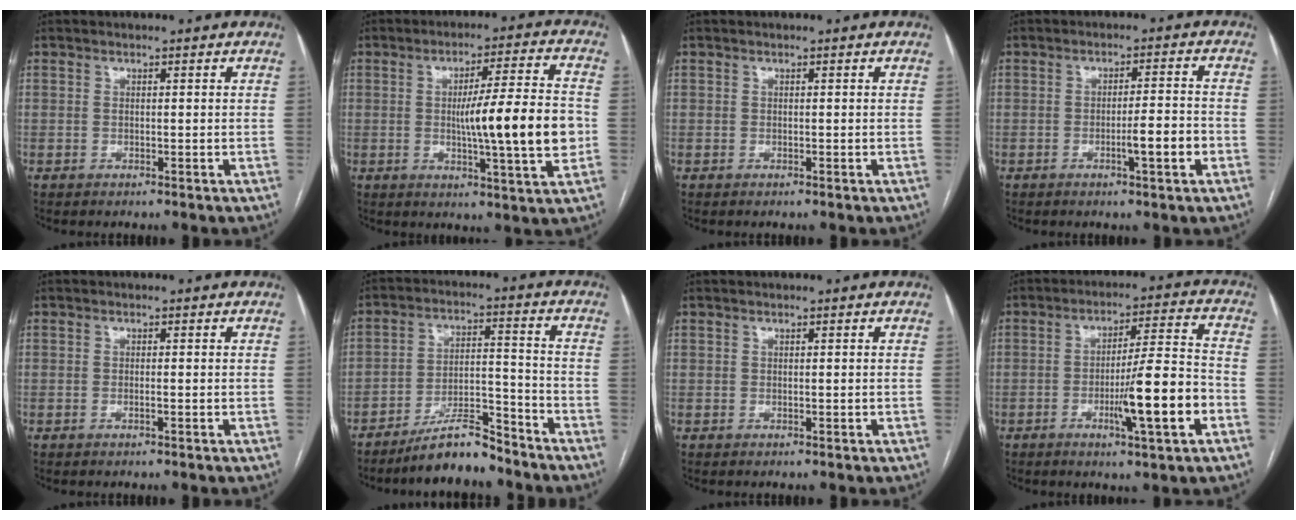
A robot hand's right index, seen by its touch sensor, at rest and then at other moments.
{"total": 13.8, "force": [-1.3, 0.2, 13.7], "torque": [-0.213, -0.003, -0.023]}
{"total": 0.0}
{"total": 5.1, "force": [-2.0, 0.2, 4.7], "torque": [-0.069, 0.000, -0.030]}
{"total": 0.5, "force": [-0.2, 0.0, 0.4], "torque": [-0.009, 0.000, -0.004]}
{"total": 9.1, "force": [-8.0, 1.9, 4.0], "torque": [-0.065, 0.015, -0.140]}
{"total": 0.0}
{"total": 11.8, "force": [-4.1, 0.2, 11.0], "torque": [-0.176, -0.003, -0.064]}